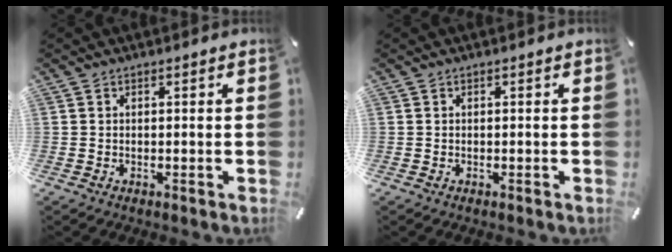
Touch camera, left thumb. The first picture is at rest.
{"total": 0.0}